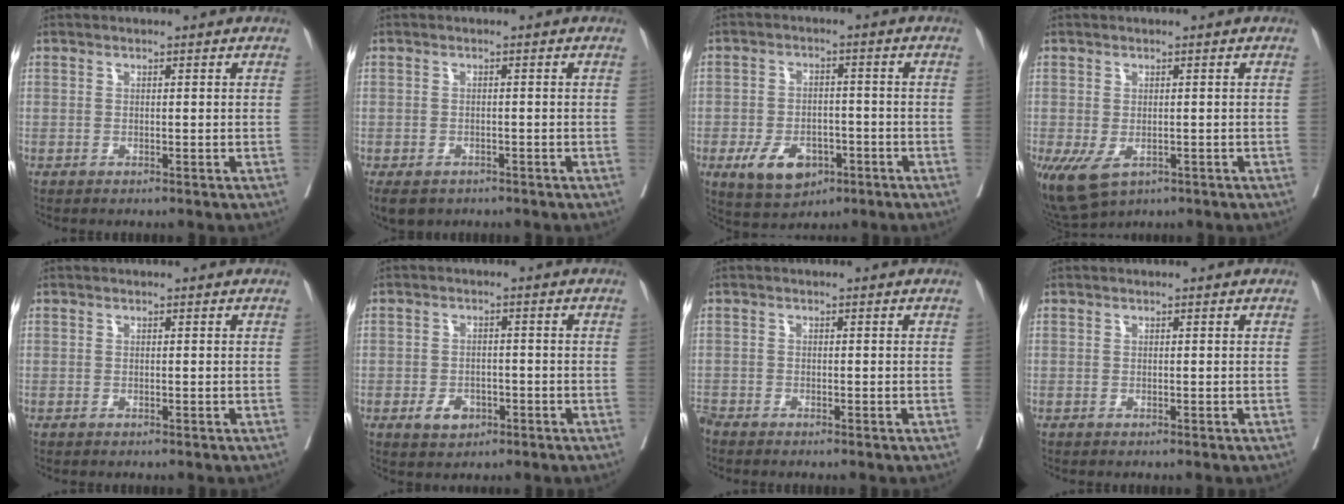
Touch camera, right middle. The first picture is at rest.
{"total": 7.3, "force": [-4.6, 4.9, 2.9], "torque": [-0.065, -0.011, -0.061]}
{"total": 7.8, "force": [-3.6, 4.8, 5.1], "torque": [-0.088, 0.000, -0.051]}
{"total": 6.4, "force": [-2.9, 3.8, 4.3], "torque": [-0.077, -0.016, -0.040]}
{"total": 0.0}
{"total": 3.6, "force": [-1.6, 2.5, 2.1], "torque": [-0.031, 0.003, -0.018]}
{"total": 1.3, "force": [-1.3, 0.2, 0.2], "torque": [-0.005, -0.004, -0.024]}
{"total": 0.0}